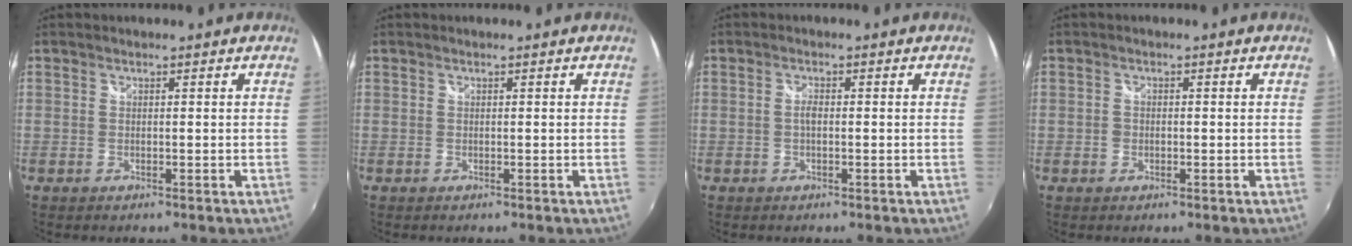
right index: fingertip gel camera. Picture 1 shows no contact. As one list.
[{"total": 0.0}, {"total": 1.4, "force": [-0.2, 0.6, 1.3], "torque": [-0.025, 0.004, -0.006]}, {"total": 1.1, "force": [-0.4, 0.9, 0.4], "torque": [-0.008, 0.000, -0.009]}]